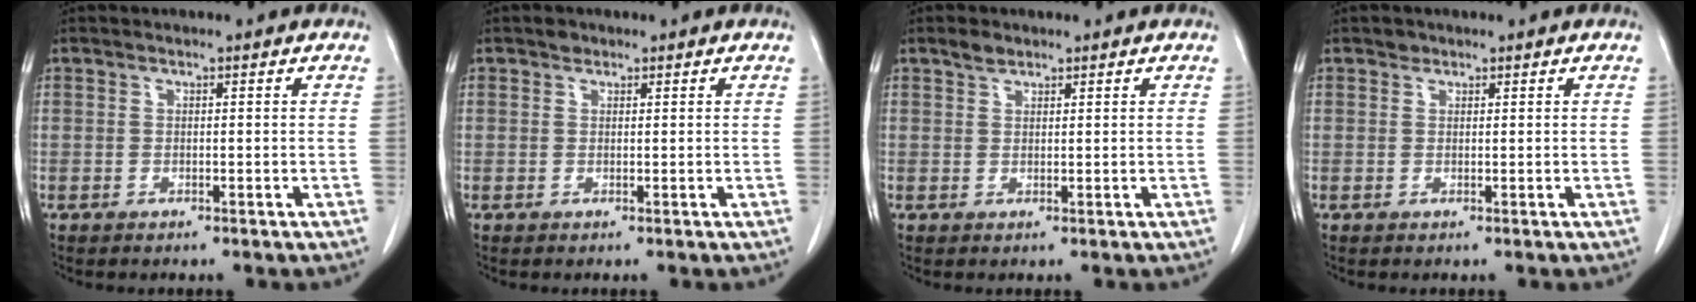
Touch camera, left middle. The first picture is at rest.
{"total": 0.9, "force": [0.6, 0.6, 0.1], "torque": [-0.001, 0.002, 0.008]}
{"total": 1.6, "force": [1.3, 0.8, 0.6], "torque": [-0.016, 0.003, 0.024]}
{"total": 0.8, "force": [0.6, 0.5, 0.0], "torque": [0.002, -0.002, 0.007]}